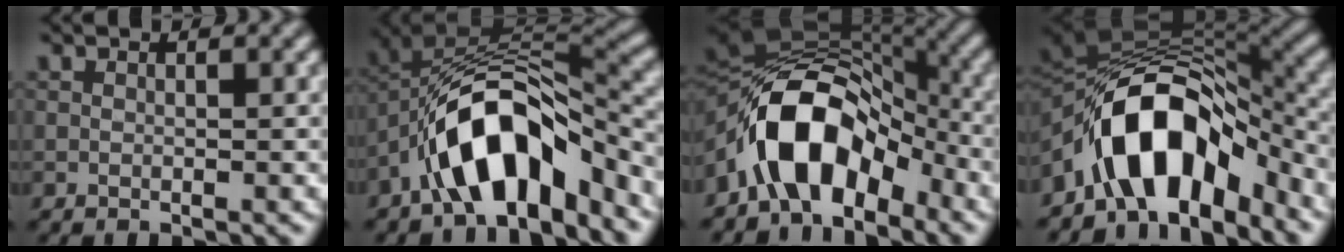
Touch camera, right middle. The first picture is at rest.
{"total": 10.7, "force": [-5.3, 5.0, 7.8], "torque": [-0.125, 0.009, -0.098]}
{"total": 10.7, "force": [-4.5, 6.0, 7.5], "torque": [-0.123, 0.018, -0.081]}
{"total": 11.8, "force": [-5.8, 5.9, 8.5], "torque": [-0.129, 0.011, -0.100]}